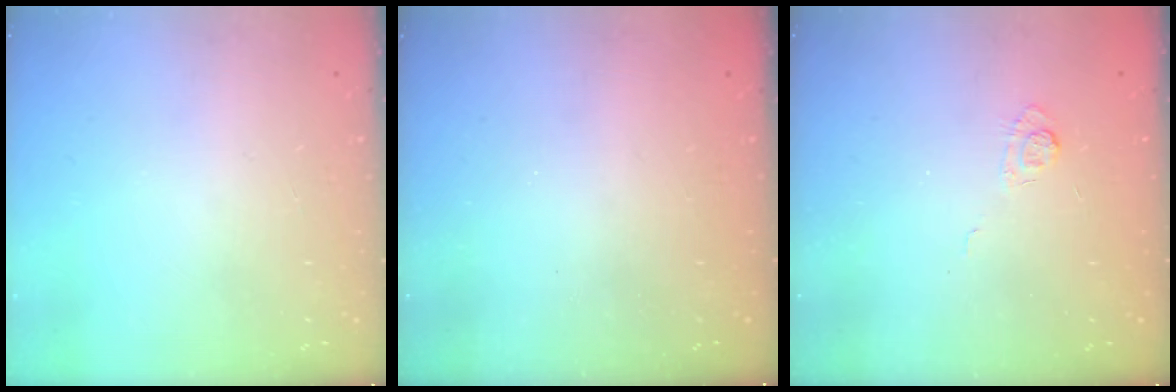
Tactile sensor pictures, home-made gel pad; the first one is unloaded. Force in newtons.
{"total": 2.4, "press": 2.3, "slide": 0.7}
{"total": 2.9, "press": 2.4, "slide": 1.6}